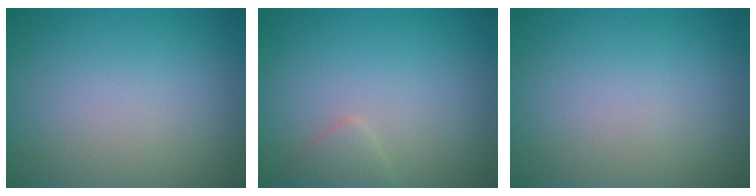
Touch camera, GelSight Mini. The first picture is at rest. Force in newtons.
{"total": 1.3, "press": 1.3, "slide": 0.1}
{"total": 0.0}